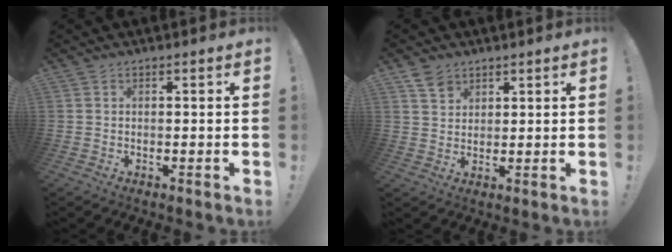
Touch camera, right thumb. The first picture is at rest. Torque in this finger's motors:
{"motor_torque": [-0.53, 0.54, 0.05, -0.05, 0.00]}